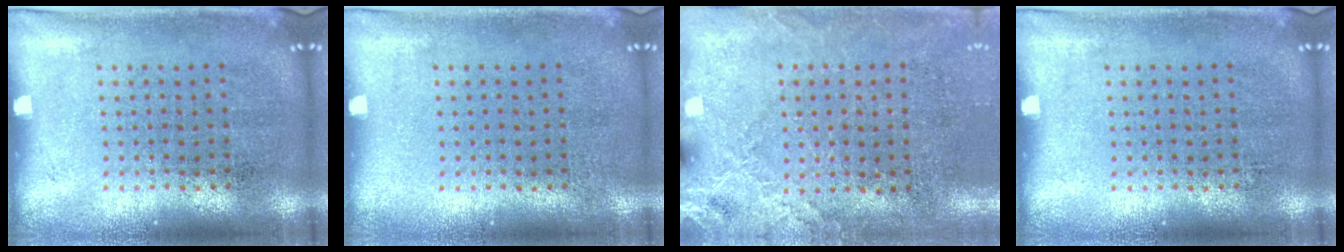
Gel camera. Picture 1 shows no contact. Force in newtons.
{"total": 0.0}
{"total": 2.6, "press": 2.4, "slide": 1.0}
{"total": 0.0}